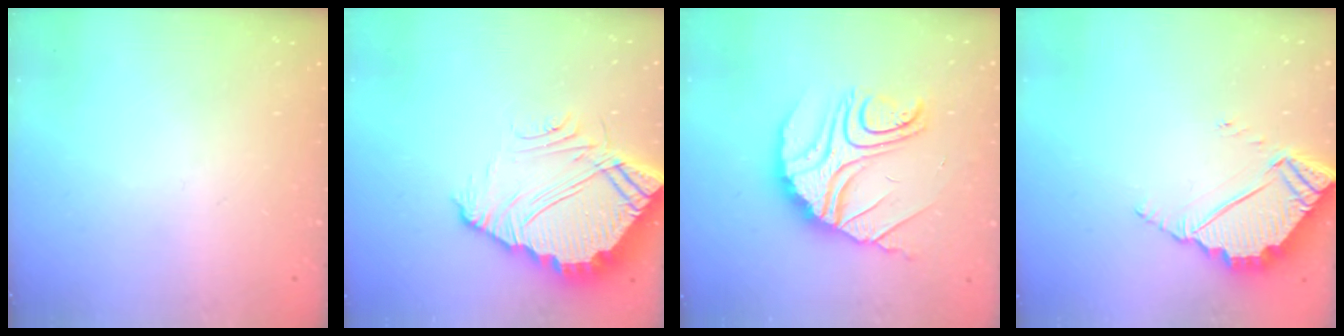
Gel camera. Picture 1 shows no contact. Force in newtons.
{"total": 10.3, "press": 10.3, "slide": 0.8}
{"total": 16.3, "press": 16.2, "slide": 1.3}
{"total": 6.2, "press": 6.2, "slide": 0.3}